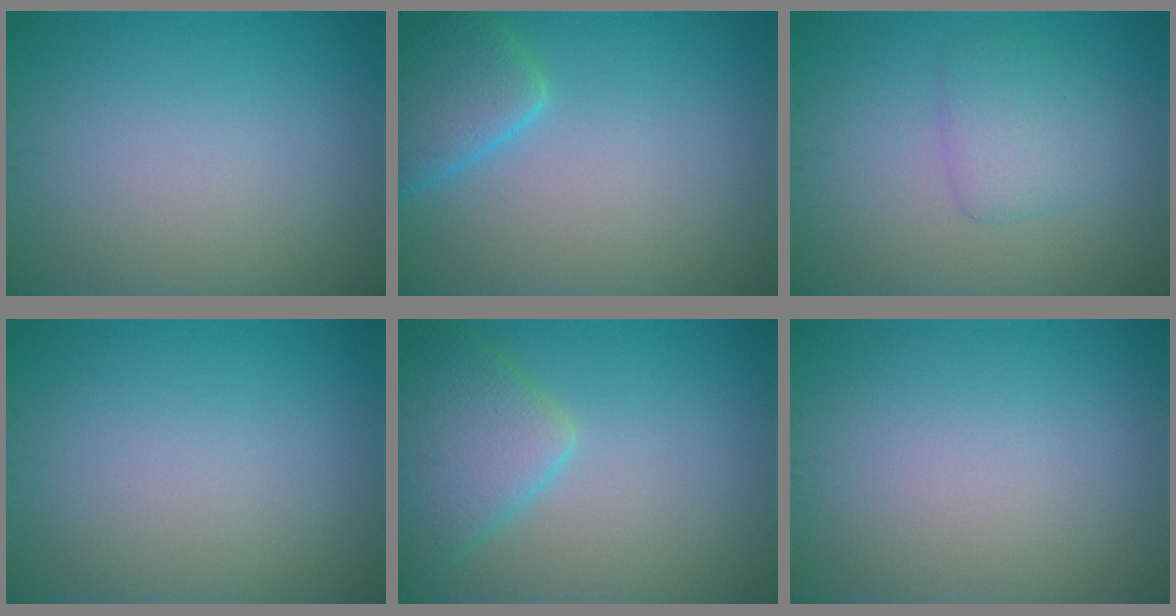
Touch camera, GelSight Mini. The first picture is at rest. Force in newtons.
{"total": 4.6, "press": 4.6, "slide": 0.3}
{"total": 2.7, "press": 2.7, "slide": 0.1}
{"total": 0.0}
{"total": 5.3, "press": 5.3, "slide": 0.4}
{"total": 0.0}